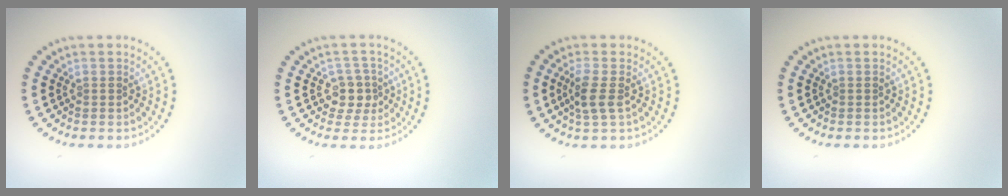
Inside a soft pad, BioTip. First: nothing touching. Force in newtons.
{"total": 2.5, "press": 2.2, "slide": 1.2}
{"total": 2.4, "press": 2.1, "slide": 1.0}
{"total": 0.0}